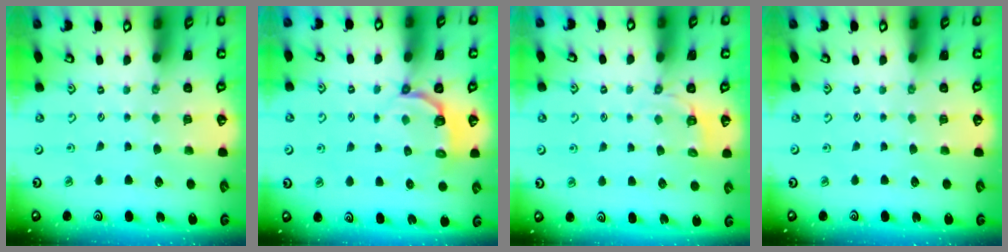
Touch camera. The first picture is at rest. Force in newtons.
{"total": 3.3, "press": 1.9, "slide": 2.7}
{"total": 2.7, "press": 1.4, "slide": 2.3}
{"total": 0.0}